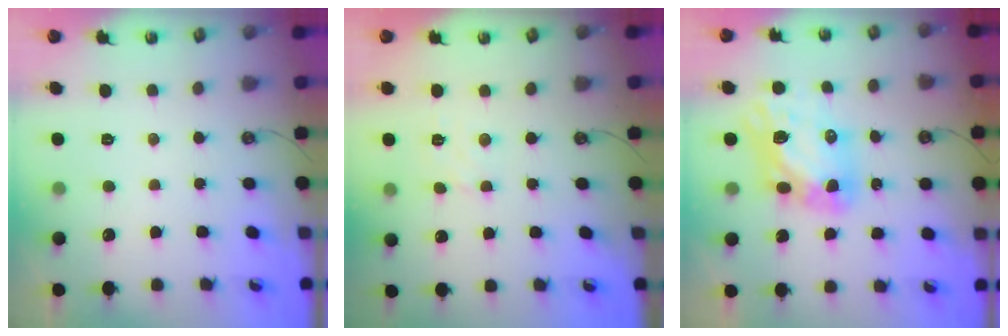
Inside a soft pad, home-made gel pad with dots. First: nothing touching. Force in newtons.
{"total": 1.6, "press": 1.5, "slide": 0.5}
{"total": 12.0, "press": 11.9, "slide": 1.3}